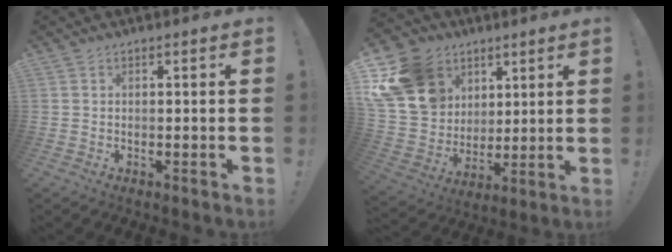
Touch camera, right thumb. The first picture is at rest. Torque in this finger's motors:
{"motor_torque": [1.34, 1.44, 0.53, 0.49, 0.10]}